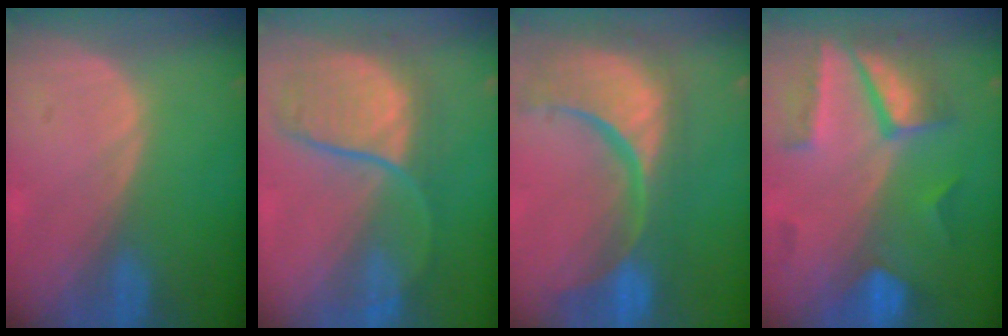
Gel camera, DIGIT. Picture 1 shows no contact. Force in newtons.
{"total": 9.1, "press": 8.7, "slide": 2.9}
{"total": 15.5, "press": 12.2, "slide": 9.5}
{"total": 8.7, "press": 7.8, "slide": 3.9}